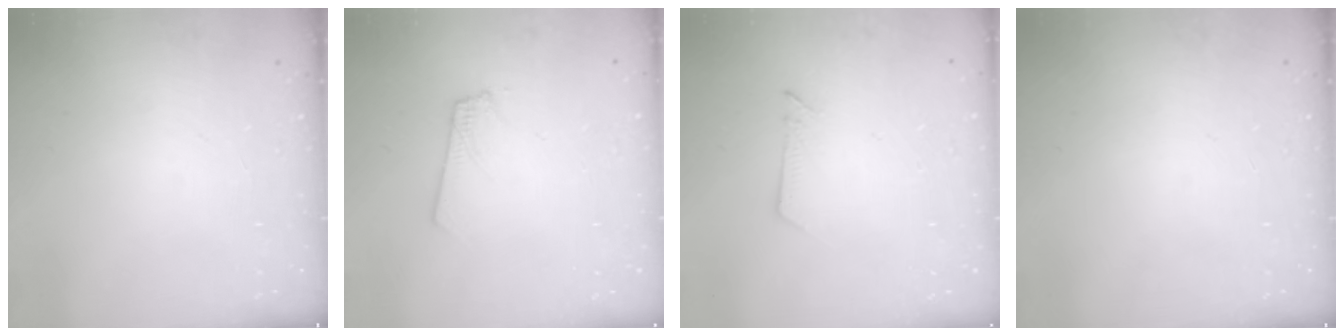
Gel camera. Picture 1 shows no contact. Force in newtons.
{"total": 1.8, "press": 1.8, "slide": 0.1}
{"total": 2.5, "press": 2.5, "slide": 0.2}
{"total": 0.0}